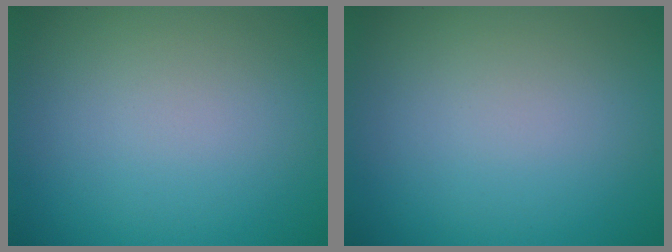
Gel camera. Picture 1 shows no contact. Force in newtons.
{"total": 0.0}